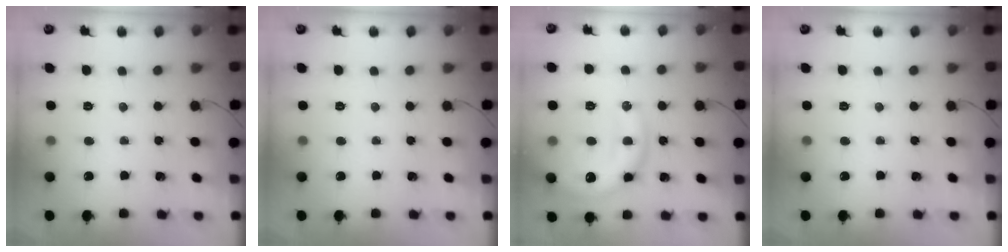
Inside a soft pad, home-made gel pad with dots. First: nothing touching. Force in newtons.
{"total": 0.0}
{"total": 13.7, "press": 13.6, "slide": 1.9}
{"total": 0.0}